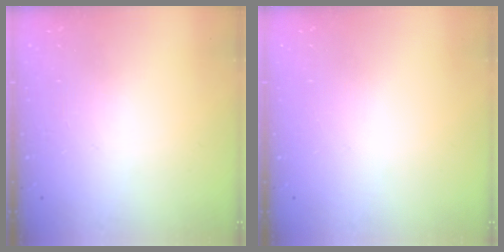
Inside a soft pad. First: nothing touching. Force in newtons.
{"total": 0.0}